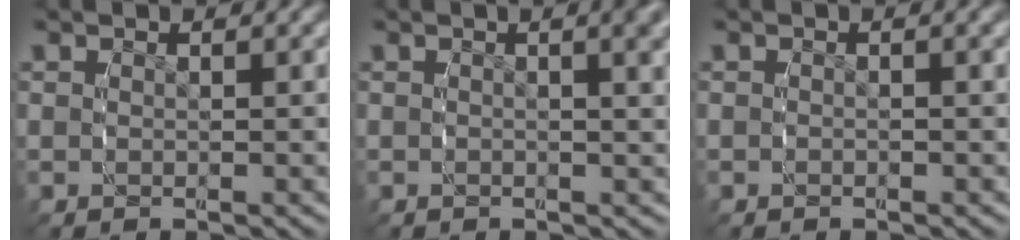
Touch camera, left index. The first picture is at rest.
{"total": 2.2, "force": [0.7, 0.3, 2.1], "torque": [-0.024, 0.002, 0.007]}
{"total": 0.6, "force": [-0.6, -0.3, 0.1], "torque": [0.001, 0.000, -0.010]}